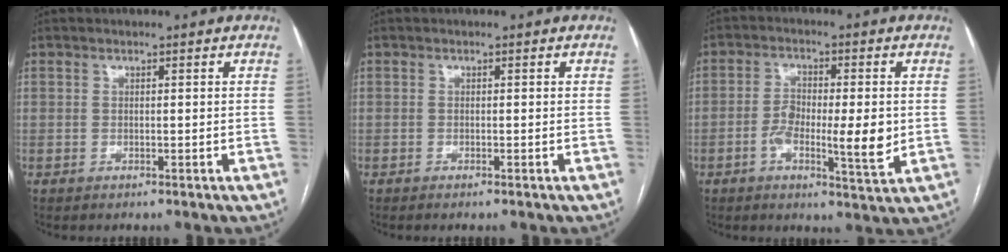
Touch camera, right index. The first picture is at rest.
{"total": 0.5, "force": [-0.4, -0.1, 0.3], "torque": [-0.009, -0.001, -0.008]}
{"total": 8.6, "force": [-1.3, 2.2, 8.2], "torque": [-0.136, -0.001, -0.020]}